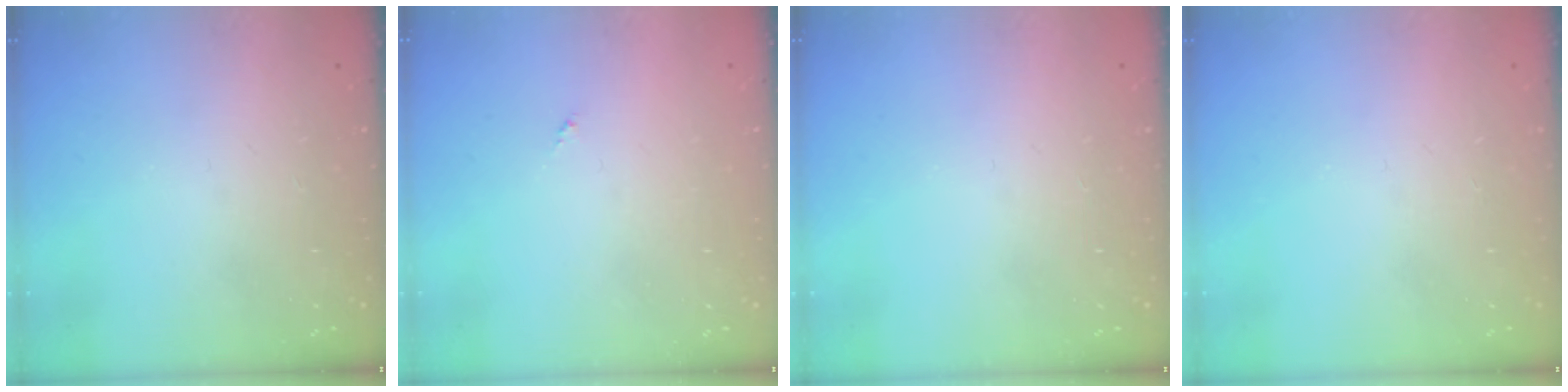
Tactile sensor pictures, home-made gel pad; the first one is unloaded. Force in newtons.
{"total": 0.0}
{"total": 0.0}
{"total": 0.0}